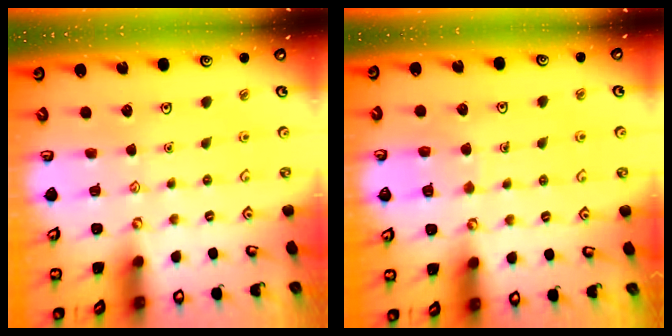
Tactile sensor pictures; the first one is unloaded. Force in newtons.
{"total": 6.7, "press": 6.7, "slide": 0.4}